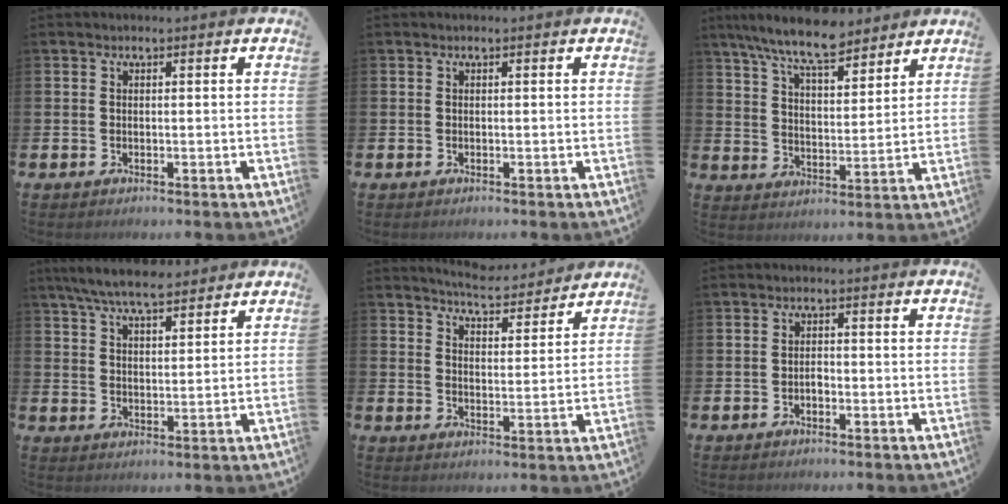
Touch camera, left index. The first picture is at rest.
{"total": 0.0}
{"total": 9.6, "force": [8.6, 2.1, 3.8], "torque": [-0.099, -0.031, 0.156]}
{"total": 7.3, "force": [6.7, 1.4, 2.6], "torque": [-0.067, -0.023, 0.122]}
{"total": 6.0, "force": [5.9, 0.6, 0.8], "torque": [-0.025, -0.040, 0.105]}
{"total": 1.1, "force": [-0.5, 0.7, 0.7], "torque": [-0.007, -0.001, -0.013]}